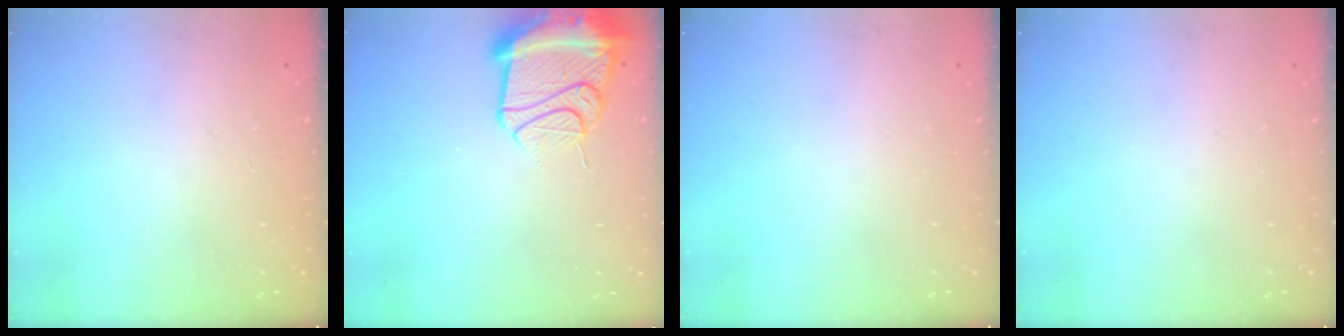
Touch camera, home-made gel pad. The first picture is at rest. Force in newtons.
{"total": 15.3, "press": 15.2, "slide": 1.8}
{"total": 0.0}
{"total": 0.0}